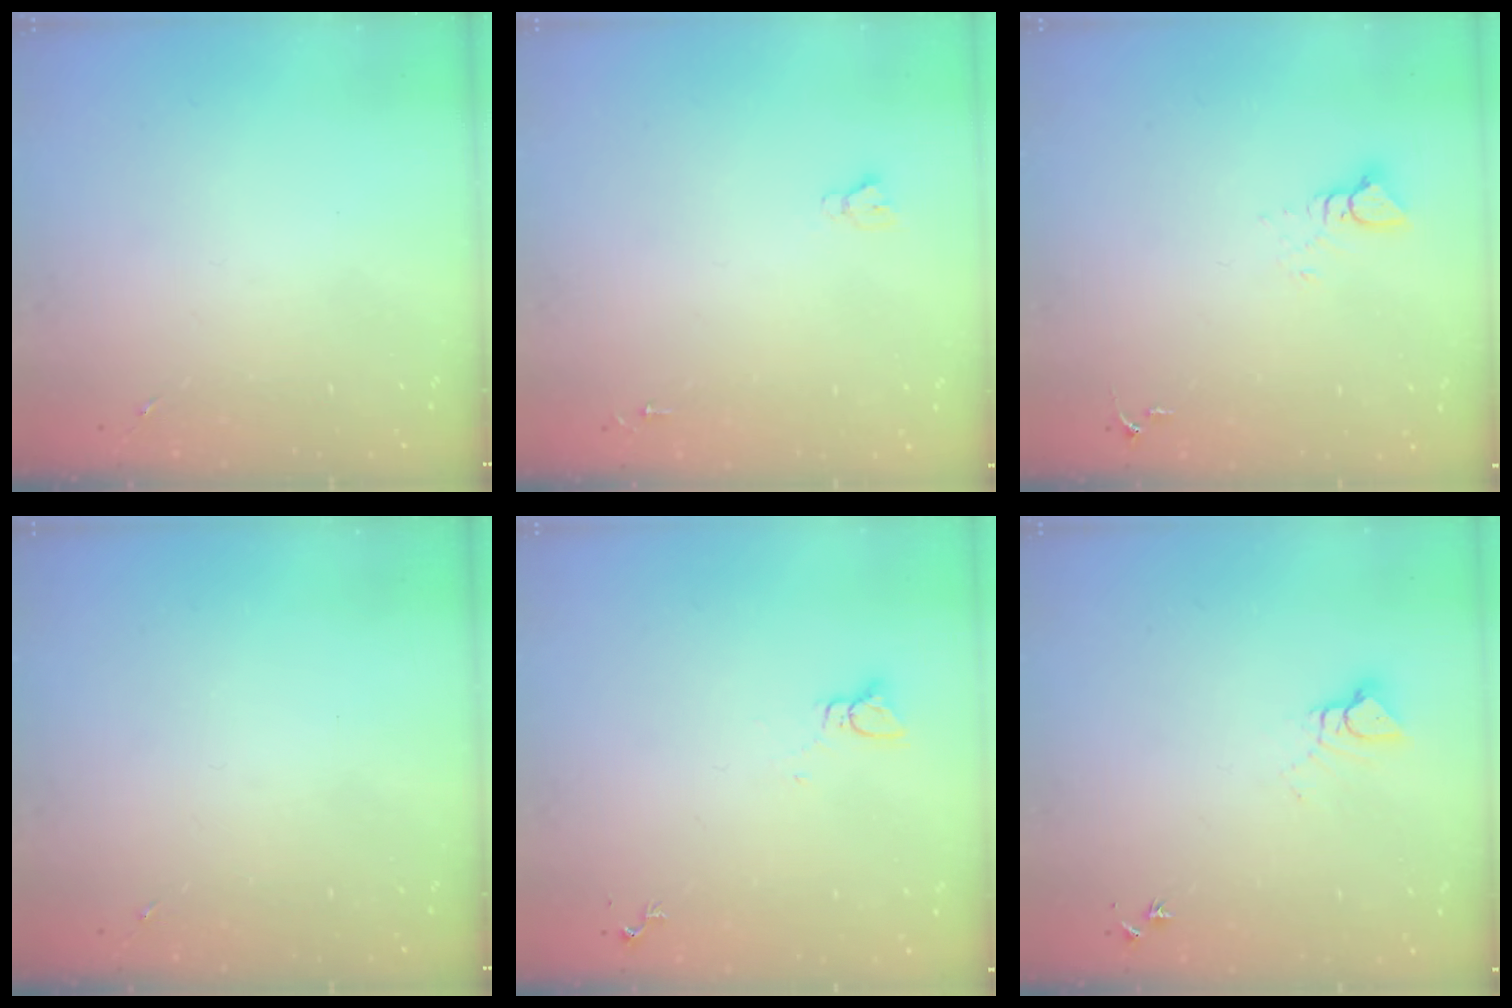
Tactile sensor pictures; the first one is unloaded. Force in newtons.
{"total": 2.7, "press": 2.7, "slide": 0.0}
{"total": 3.7, "press": 3.7, "slide": 0.1}
{"total": 0.0}
{"total": 2.2, "press": 2.2, "slide": 0.1}
{"total": 4.7, "press": 4.7, "slide": 0.3}